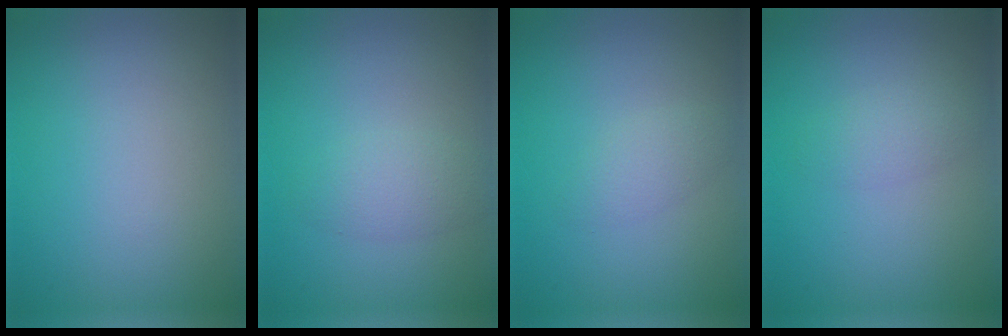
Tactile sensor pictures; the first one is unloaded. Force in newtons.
{"total": 2.2, "press": 2.1, "slide": 0.1}
{"total": 1.5, "press": 1.5, "slide": 0.0}
{"total": 1.9, "press": 1.9, "slide": 0.1}